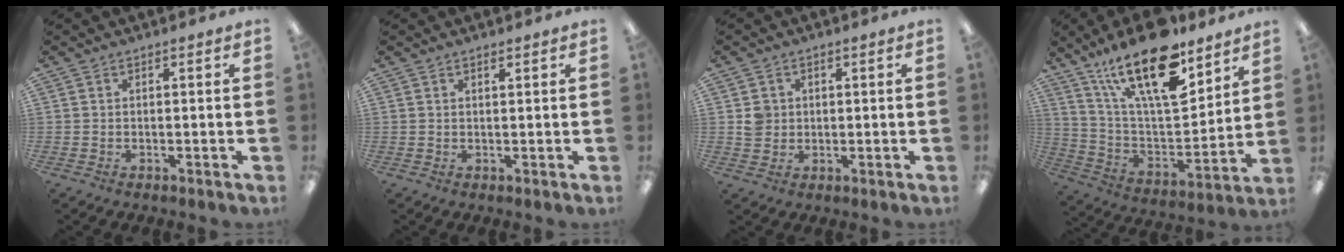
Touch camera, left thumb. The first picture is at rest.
{"total": 0.8, "force": [0.7, 0.1, 0.3], "torque": [-0.007, 0.000, 0.013]}
{"total": 3.8, "force": [0.6, 3.6, 0.9], "torque": [-0.009, 0.001, 0.008]}
{"total": 23.7, "force": [15.4, 9.2, 15.5], "torque": [-0.273, -0.092, 0.263]}